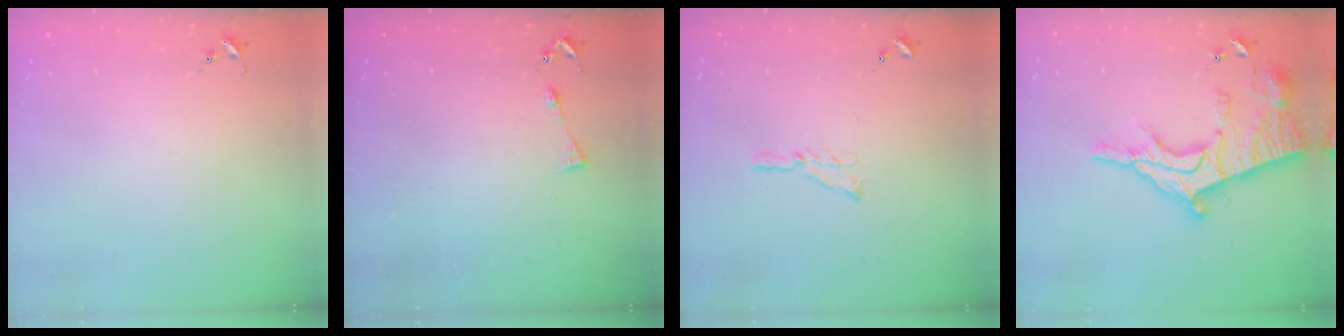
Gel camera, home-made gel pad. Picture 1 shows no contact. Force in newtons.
{"total": 3.7, "press": 3.7, "slide": 0.5}
{"total": 6.4, "press": 6.3, "slide": 0.6}
{"total": 19.8, "press": 19.8, "slide": 1.8}